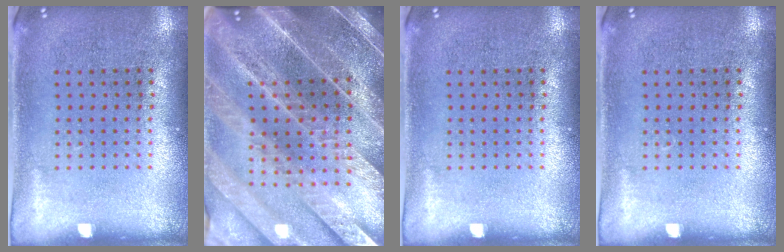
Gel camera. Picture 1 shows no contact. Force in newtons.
{"total": 4.4, "press": 4.0, "slide": 2.0}
{"total": 0.0}
{"total": 0.0}